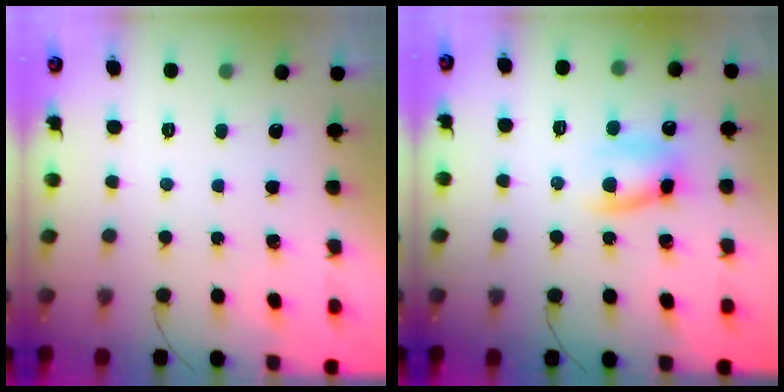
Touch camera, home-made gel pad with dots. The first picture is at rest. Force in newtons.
{"total": 8.8, "press": 8.7, "slide": 1.1}